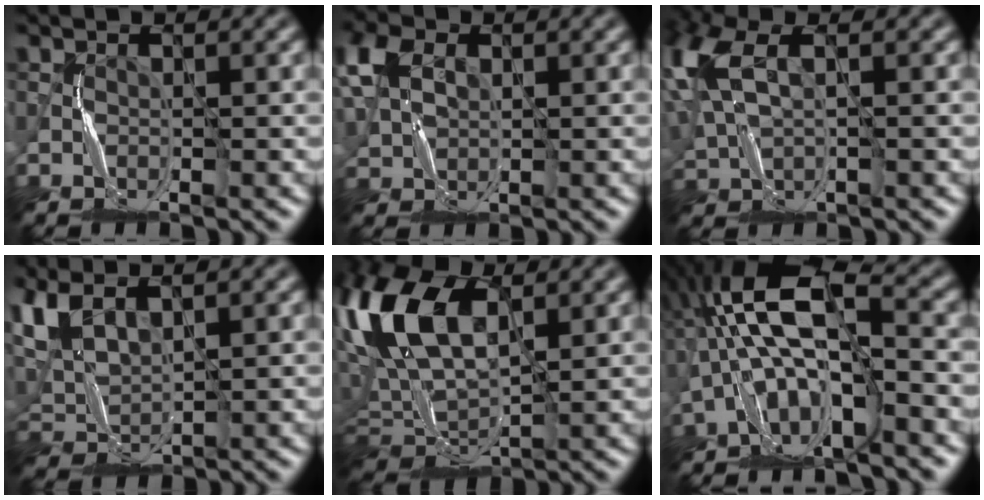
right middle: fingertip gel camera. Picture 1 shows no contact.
{"total": 4.5, "force": [2.1, 3.1, 2.4], "torque": [-0.066, 0.014, 0.040]}
{"total": 6.7, "force": [2.6, 3.4, 5.1], "torque": [-0.153, 0.013, 0.054]}
{"total": 5.0, "force": [3.6, 2.2, 2.7], "torque": [-0.077, 0.011, 0.077]}
{"total": 12.5, "force": [4.8, 6.5, 9.5], "torque": [-0.221, 0.024, 0.089]}
{"total": 10.3, "force": [-1.4, 4.0, 9.4], "torque": [-0.172, 0.026, -0.028]}